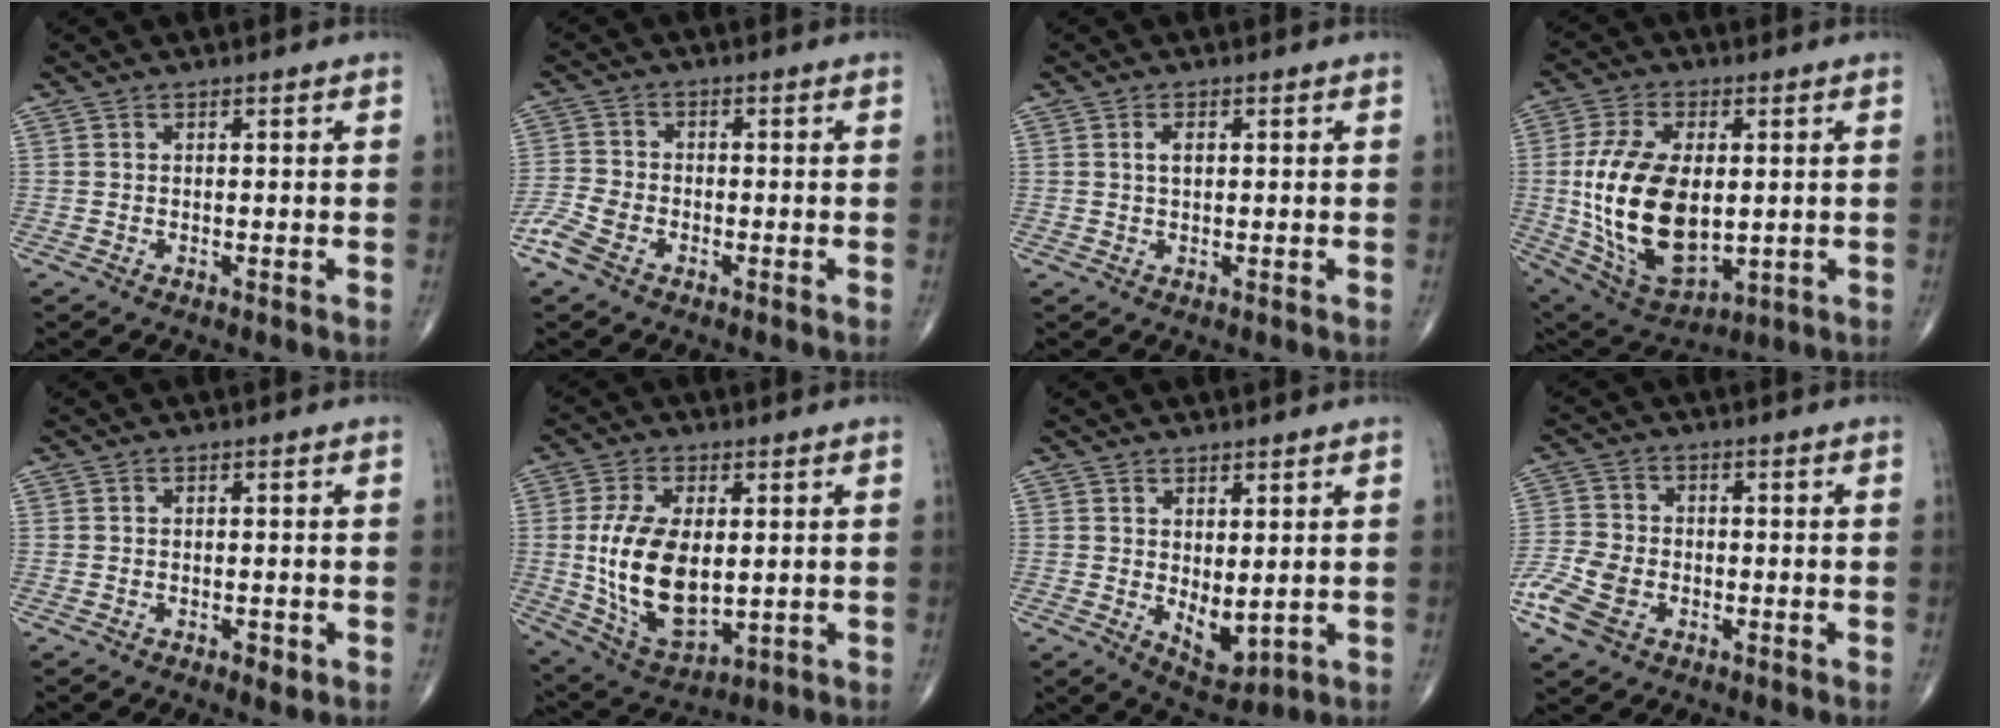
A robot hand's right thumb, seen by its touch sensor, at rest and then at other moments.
{"total": 5.3, "force": [-3.2, 3.0, 3.1], "torque": [-0.082, 0.007, -0.069]}
{"total": 2.0, "force": [0.5, 1.1, 1.6], "torque": [-0.031, 0.002, 0.009]}
{"total": 20.2, "force": [0.0, 11.2, 16.8], "torque": [-0.323, -0.012, 0.020]}
{"total": 1.8, "force": [-0.9, 0.9, 1.3], "torque": [-0.021, 0.000, -0.014]}
{"total": 15.9, "force": [0.3, 8.6, 13.4], "torque": [-0.250, -0.015, 0.022]}
{"total": 5.8, "force": [0.1, 3.0, 4.9], "torque": [-0.065, -0.015, 0.017]}
{"total": 8.6, "force": [-3.8, 5.8, 5.1], "torque": [-0.113, 0.006, -0.077]}